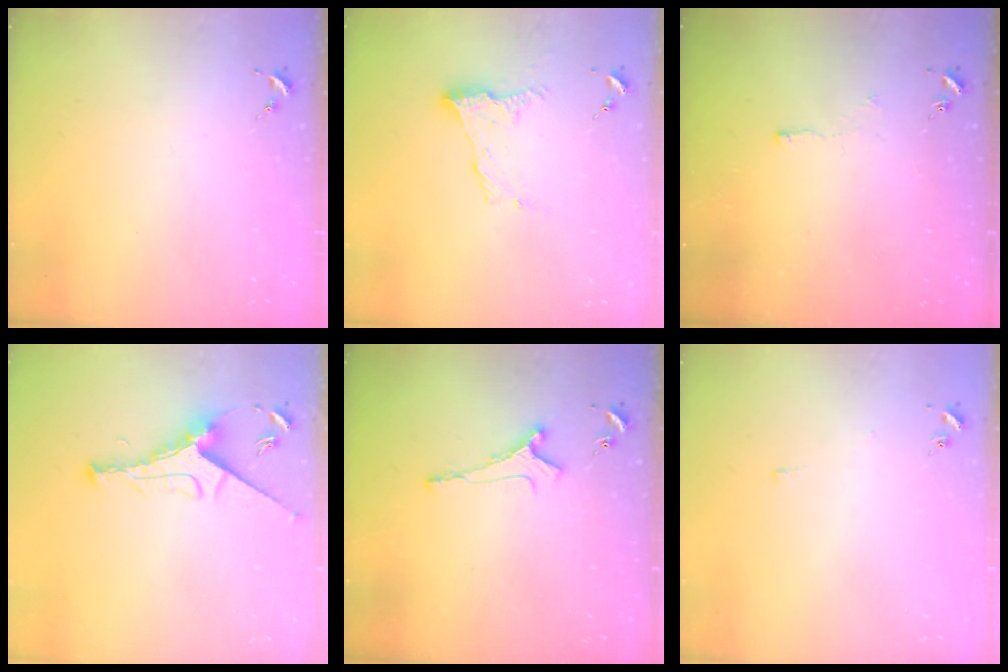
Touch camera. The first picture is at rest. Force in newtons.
{"total": 10.9, "press": 10.9, "slide": 0.6}
{"total": 2.8, "press": 2.8, "slide": 0.6}
{"total": 10.6, "press": 10.5, "slide": 1.1}
{"total": 4.5, "press": 4.4, "slide": 0.9}
{"total": 2.2, "press": 2.2, "slide": 0.5}